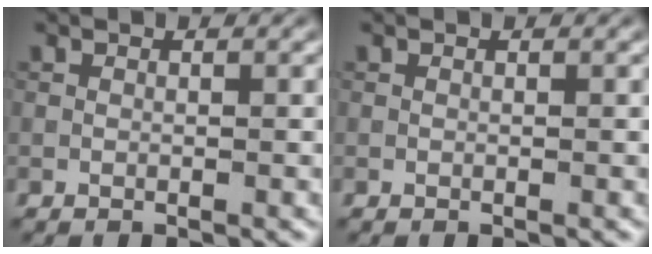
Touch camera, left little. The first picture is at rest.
{"total": 0.0}